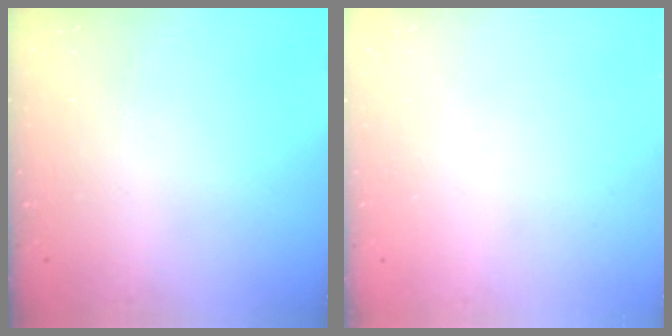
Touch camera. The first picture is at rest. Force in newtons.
{"total": 0.0}